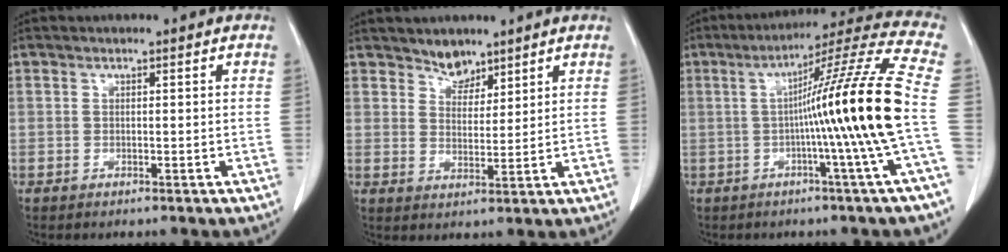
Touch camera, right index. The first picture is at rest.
{"total": 3.7, "force": [3.1, 1.9, 0.7], "torque": [-0.008, -0.001, 0.056]}
{"total": 17.1, "force": [-1.3, -3.3, 16.7], "torque": [-0.237, 0.003, -0.031]}